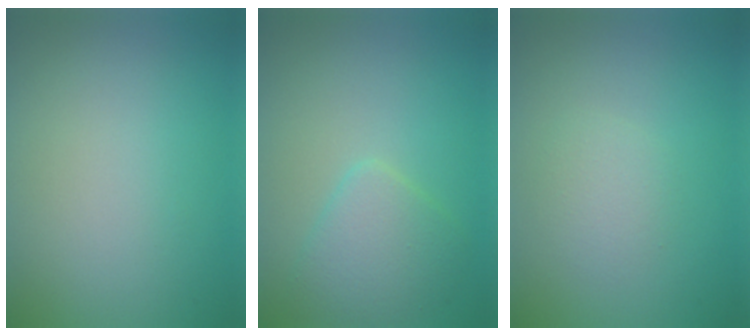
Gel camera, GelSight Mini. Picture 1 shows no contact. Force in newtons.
{"total": 3.2, "press": 3.2, "slide": 0.1}
{"total": 1.5, "press": 1.5, "slide": 0.0}